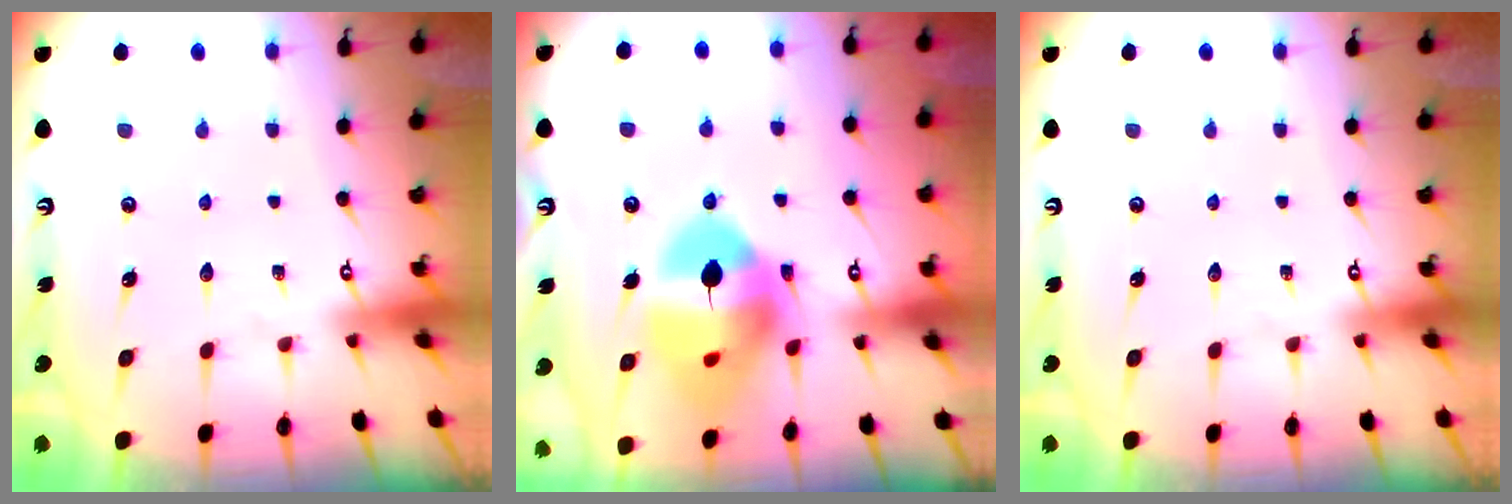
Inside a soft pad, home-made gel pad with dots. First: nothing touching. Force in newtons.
{"total": 17.4, "press": 17.3, "slide": 1.9}
{"total": 0.0}